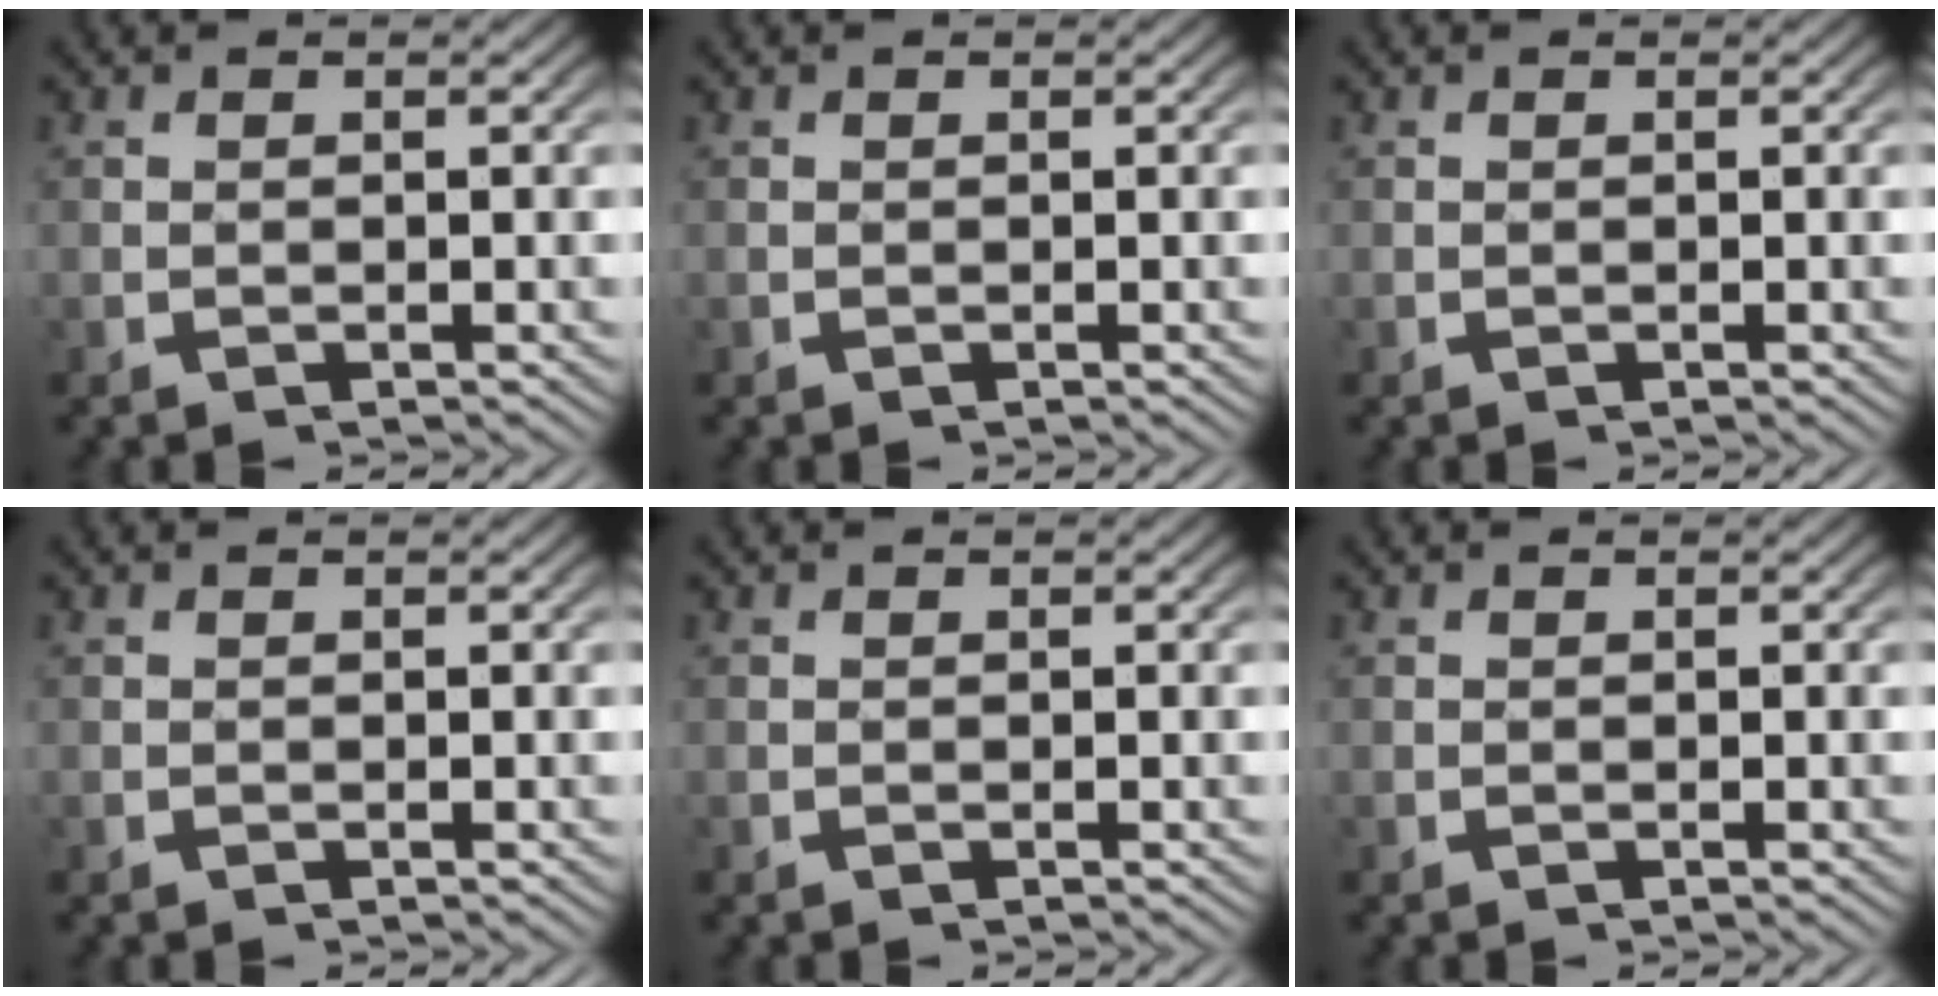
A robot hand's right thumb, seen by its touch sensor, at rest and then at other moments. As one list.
[{"total": 0.0}, {"total": 0.0}, {"total": 0.0}, {"total": 0.0}, {"total": 0.0}]